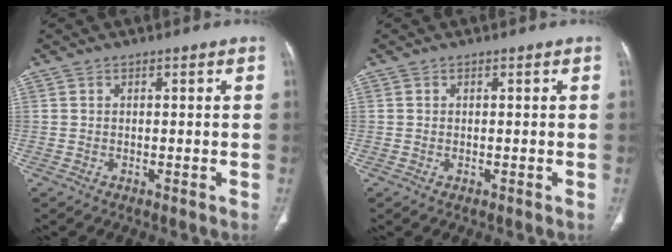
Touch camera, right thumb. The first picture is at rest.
{"total": 0.0}